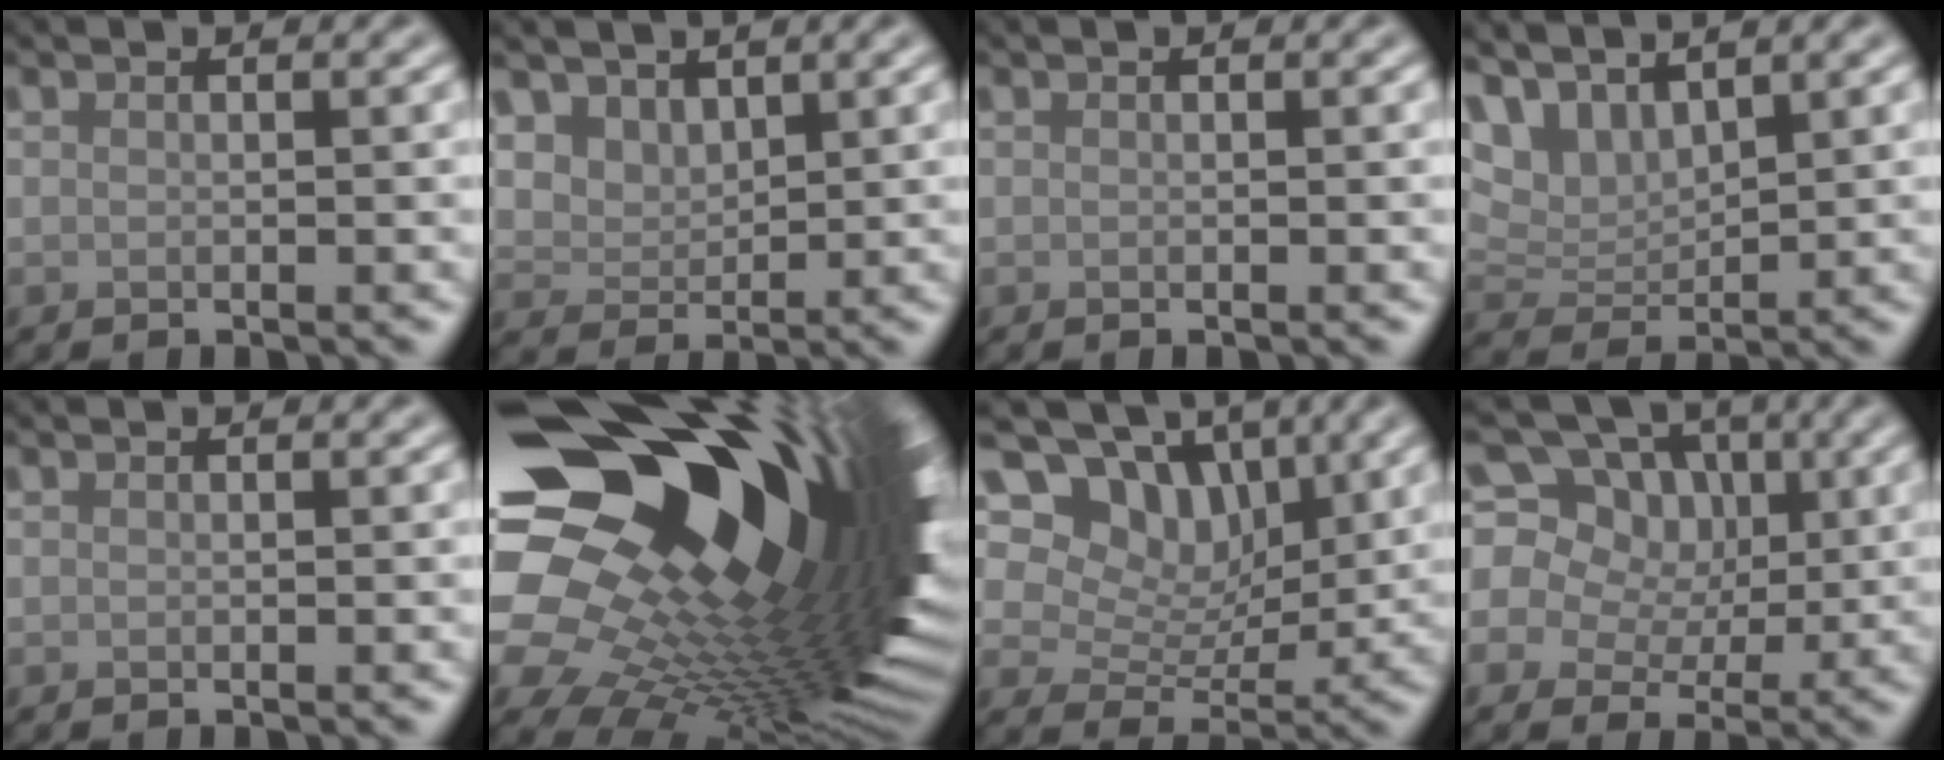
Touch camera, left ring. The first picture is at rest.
{"total": 3.7, "force": [2.5, 2.3, 1.4], "torque": [-0.041, -0.013, 0.059]}
{"total": 0.0}
{"total": 5.1, "force": [4.0, 2.0, 2.4], "torque": [-0.057, 0.002, 0.066]}
{"total": 0.0}
{"total": 21.4, "force": [4.3, 12.7, 16.7], "torque": [-0.291, -0.039, 0.097]}
{"total": 8.5, "force": [5.0, 5.4, 4.4], "torque": [-0.067, 0.001, 0.062]}
{"total": 14.5, "force": [6.2, 10.9, 7.2], "torque": [-0.146, 0.048, 0.080]}